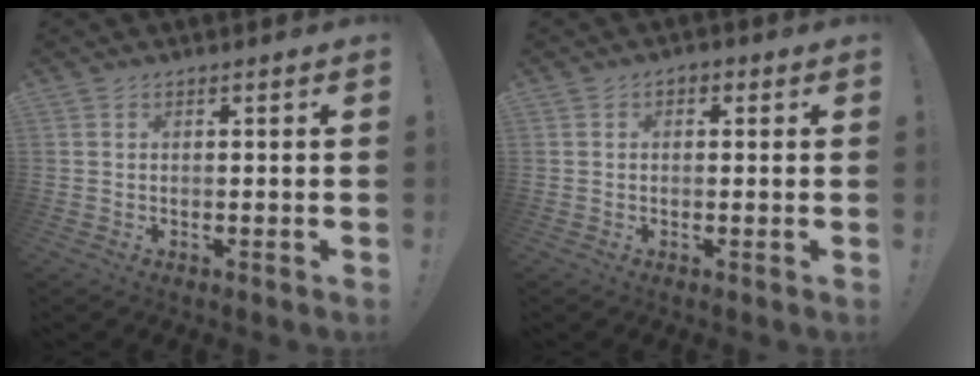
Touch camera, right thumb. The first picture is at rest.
{"total": 1.7, "force": [-0.3, 1.4, 0.8], "torque": [-0.007, 0.005, -0.008]}